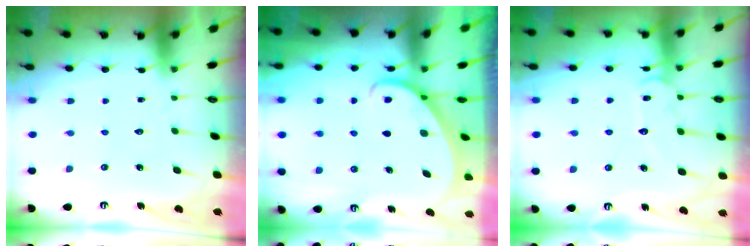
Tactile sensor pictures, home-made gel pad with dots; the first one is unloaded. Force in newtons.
{"total": 2.7, "press": 2.7, "slide": 0.2}
{"total": 11.2, "press": 11.2, "slide": 0.8}